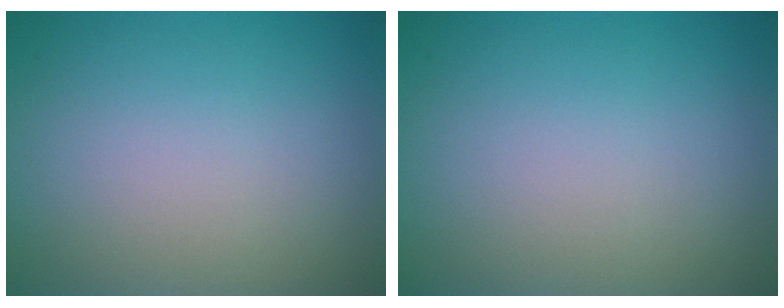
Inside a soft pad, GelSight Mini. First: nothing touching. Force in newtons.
{"total": 0.0}